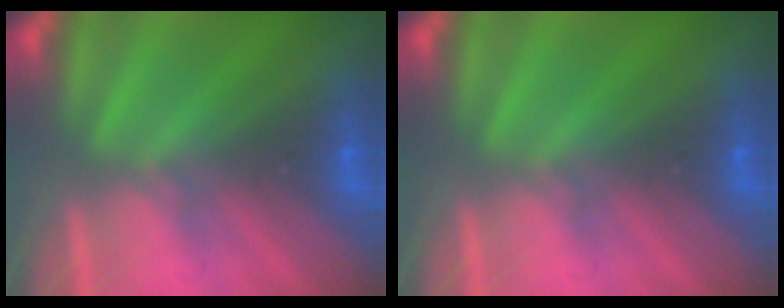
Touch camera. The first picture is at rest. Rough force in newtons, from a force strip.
{"total": 0.0}